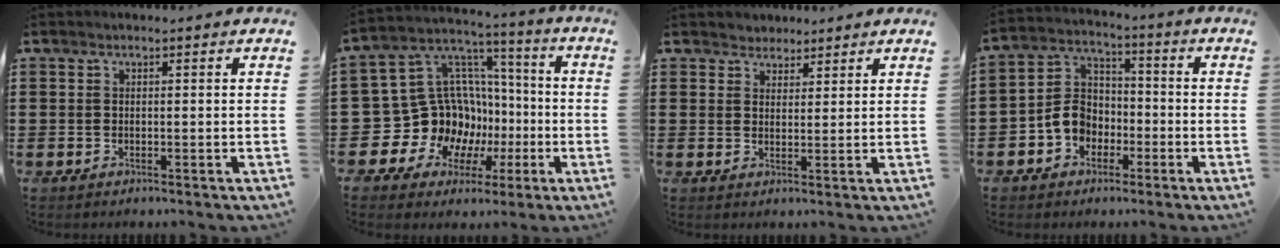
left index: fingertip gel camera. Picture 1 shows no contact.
{"total": 14.6, "force": [-3.1, 13.5, 4.7], "torque": [-0.136, -0.027, -0.024]}
{"total": 2.6, "force": [2.1, 1.4, -0.4], "torque": [-0.004, 0.008, 0.040]}
{"total": 6.5, "force": [-2.8, 5.3, 2.5], "torque": [-0.076, 0.012, -0.061]}